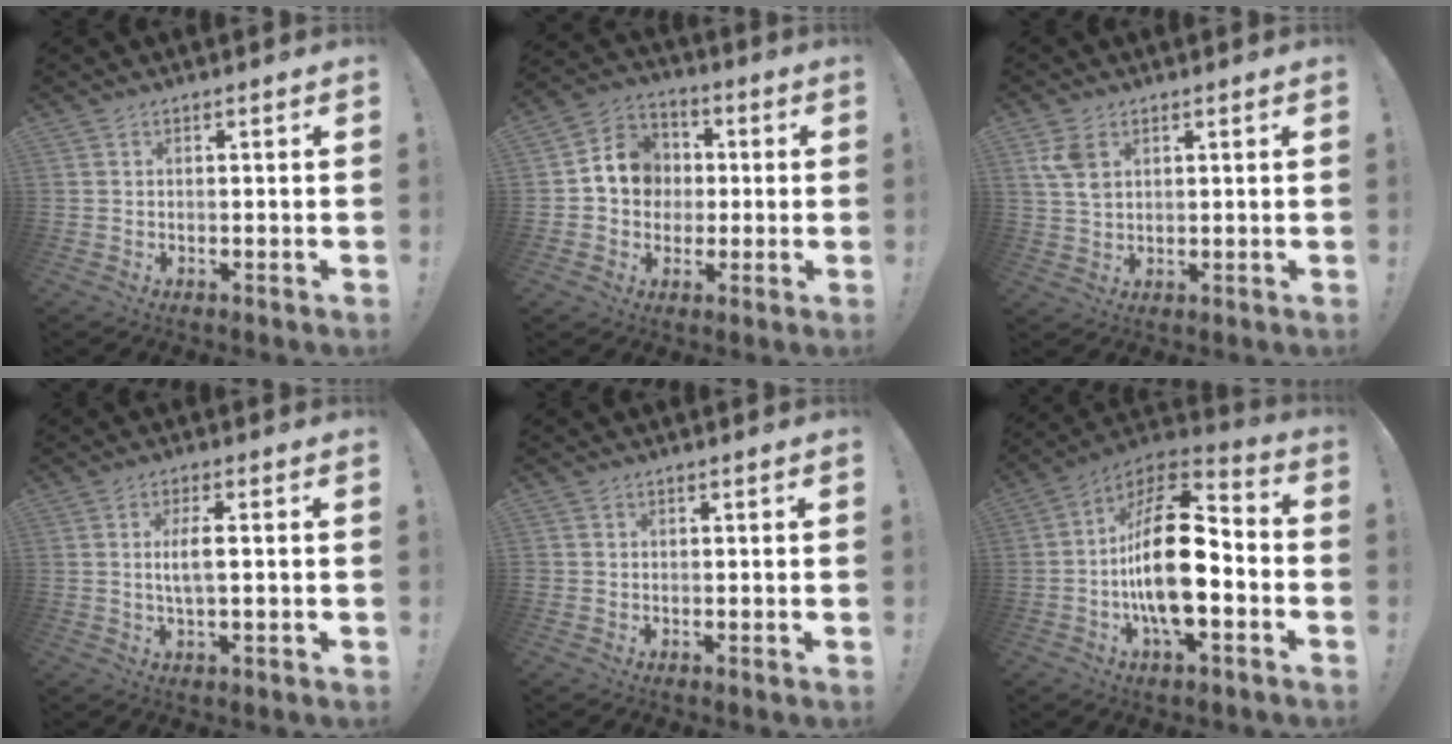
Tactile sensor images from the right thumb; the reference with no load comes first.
{"total": 10.9, "force": [0.4, 10.0, 4.2], "torque": [-0.042, 0.006, 0.016]}
{"total": 6.1, "force": [2.8, 3.7, 4.0], "torque": [-0.059, -0.010, 0.054]}
{"total": 5.3, "force": [0.0, 1.2, 5.2], "torque": [-0.097, -0.001, -0.006]}
{"total": 0.9, "force": [-0.2, 0.9, 0.1], "torque": [-0.005, 0.006, -0.002]}
{"total": 21.9, "force": [-2.6, 9.7, 19.5], "torque": [-0.350, 0.018, -0.040]}